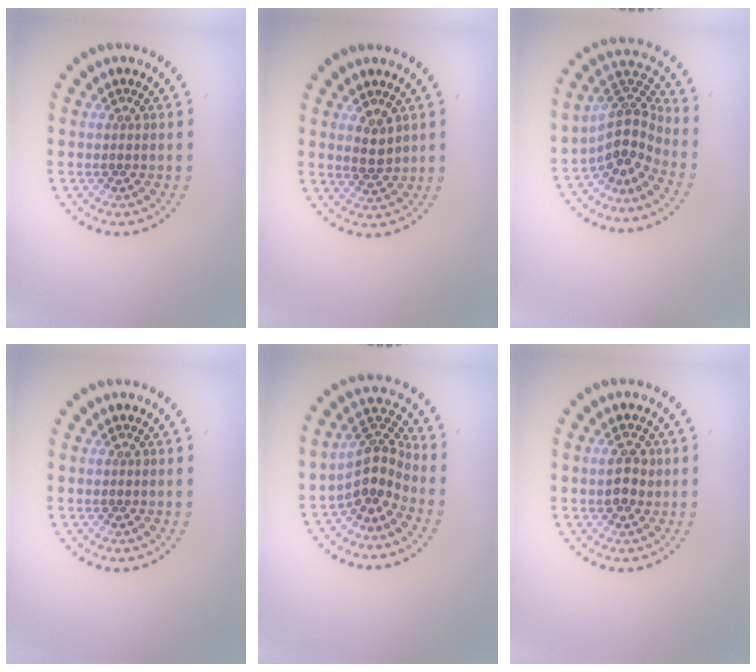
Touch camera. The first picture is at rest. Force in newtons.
{"total": 2.4, "press": 2.3, "slide": 0.8}
{"total": 4.0, "press": 2.8, "slide": 2.7}
{"total": 0.0}
{"total": 3.8, "press": 2.9, "slide": 2.4}
{"total": 2.5, "press": 2.5, "slide": 0.4}